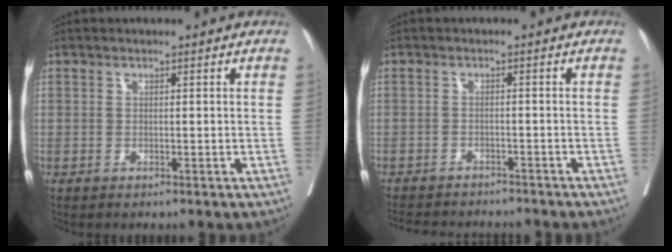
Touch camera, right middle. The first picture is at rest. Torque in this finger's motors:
{"motor_torque": [0.97, -1.17, 0.12, 0.04]}